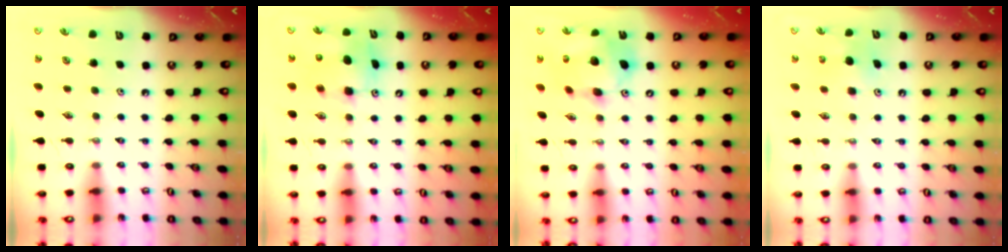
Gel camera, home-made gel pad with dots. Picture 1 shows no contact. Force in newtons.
{"total": 8.2, "press": 8.0, "slide": 1.7}
{"total": 14.4, "press": 14.2, "slide": 2.3}
{"total": 6.1, "press": 6.1, "slide": 0.5}